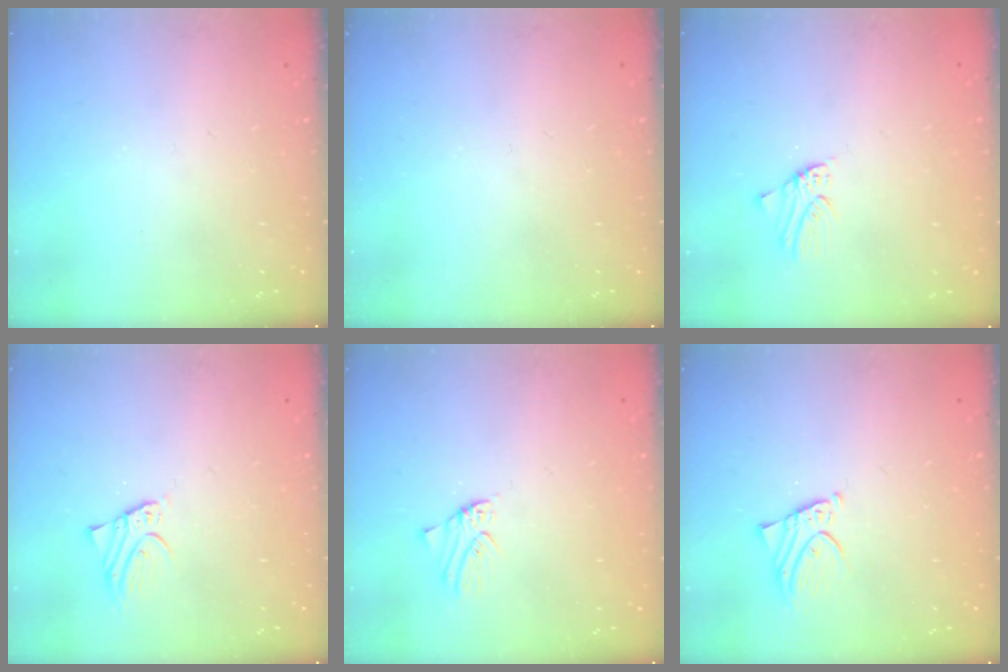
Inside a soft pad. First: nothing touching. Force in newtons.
{"total": 0.0}
{"total": 0.7, "press": 0.7, "slide": 0.1}
{"total": 2.6, "press": 2.6, "slide": 0.0}
{"total": 0.5, "press": 0.5, "slide": 0.1}
{"total": 3.3, "press": 3.3, "slide": 0.2}